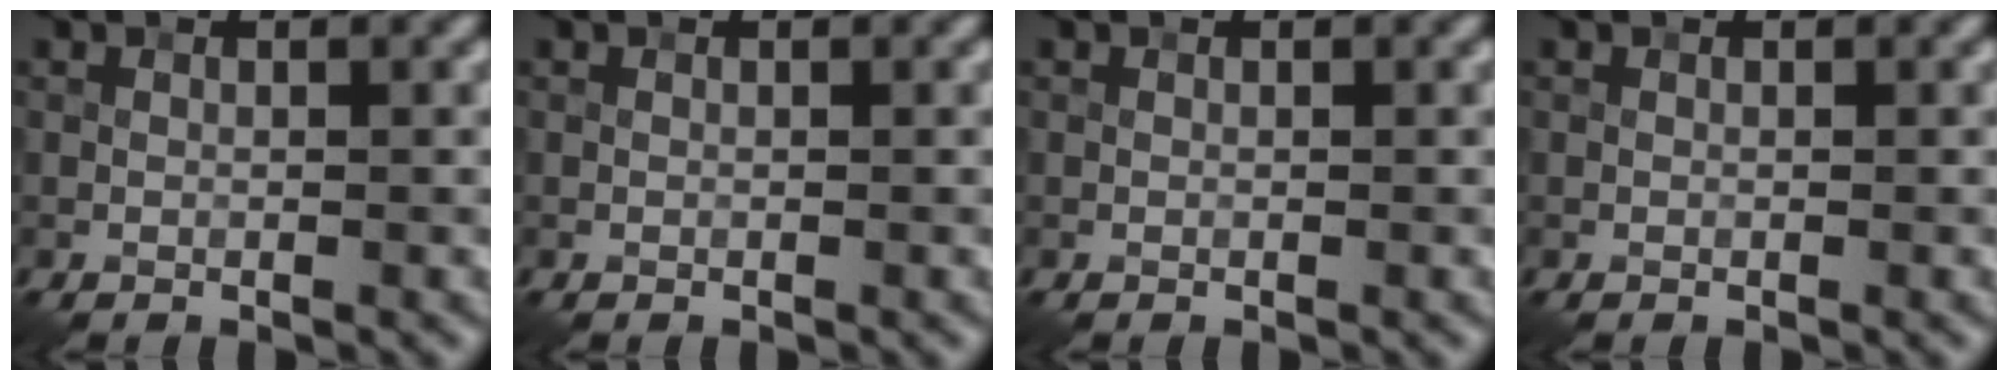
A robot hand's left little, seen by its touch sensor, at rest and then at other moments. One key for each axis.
{"total": 0.0}
{"total": 0.0}
{"total": 0.0}